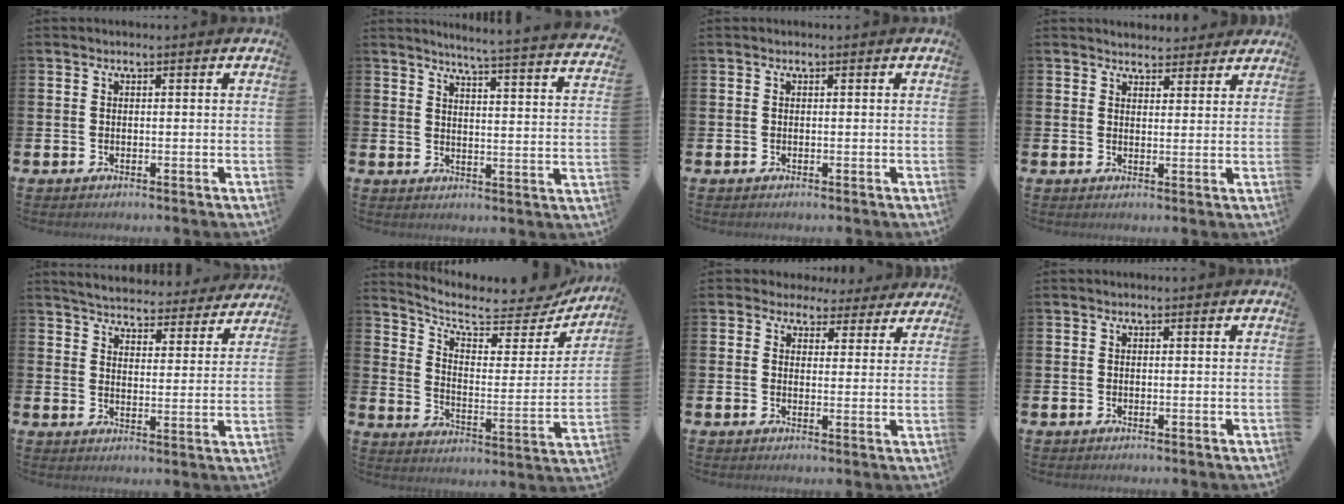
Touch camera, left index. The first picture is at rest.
{"total": 4.4, "force": [4.2, -0.9, 1.0], "torque": [-0.025, -0.048, 0.065]}
{"total": 0.0}
{"total": 3.4, "force": [3.3, 1.0, -0.3], "torque": [0.006, -0.016, 0.059]}
{"total": 5.1, "force": [5.0, 0.6, 0.4], "torque": [-0.028, -0.041, 0.085]}
{"total": 7.0, "force": [6.1, 2.4, 2.5], "torque": [-0.071, -0.054, 0.095]}
{"total": 3.4, "force": [2.7, 2.0, 0.1], "torque": [-0.009, -0.018, 0.043]}
{"total": 0.0}